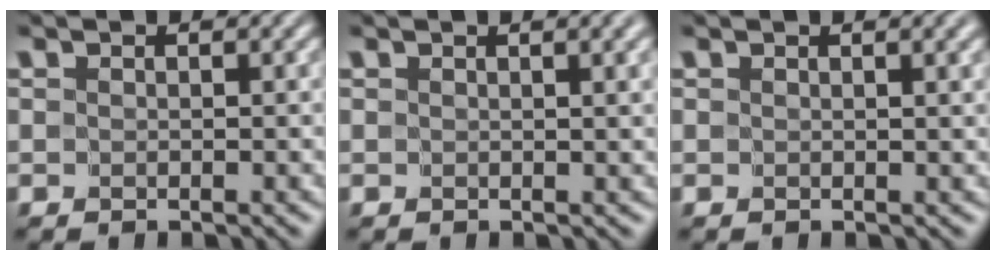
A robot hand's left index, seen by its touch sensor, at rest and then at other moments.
{"total": 2.4, "force": [0.9, 0.6, 2.1], "torque": [-0.022, 0.002, 0.013]}
{"total": 1.6, "force": [0.8, 0.2, 1.4], "torque": [-0.015, 0.000, 0.012]}